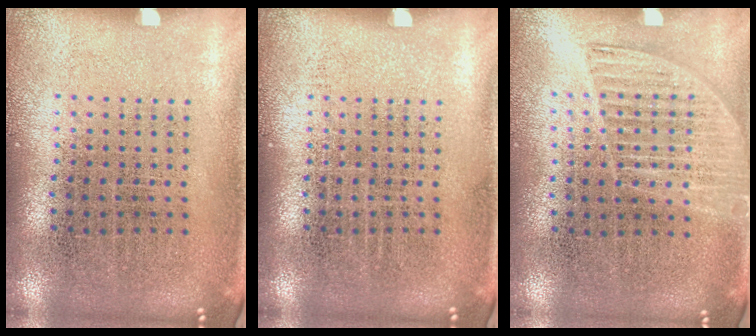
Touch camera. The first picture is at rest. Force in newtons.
{"total": 0.0}
{"total": 1.3, "press": 1.2, "slide": 0.6}